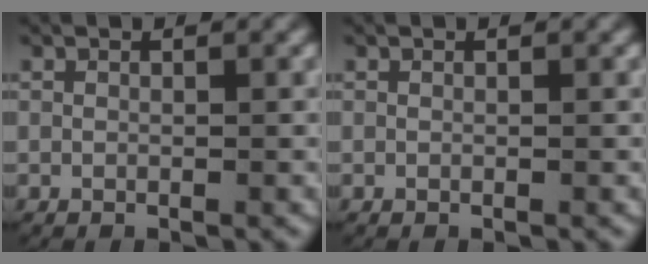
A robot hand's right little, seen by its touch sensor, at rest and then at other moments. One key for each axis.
{"total": 0.0}